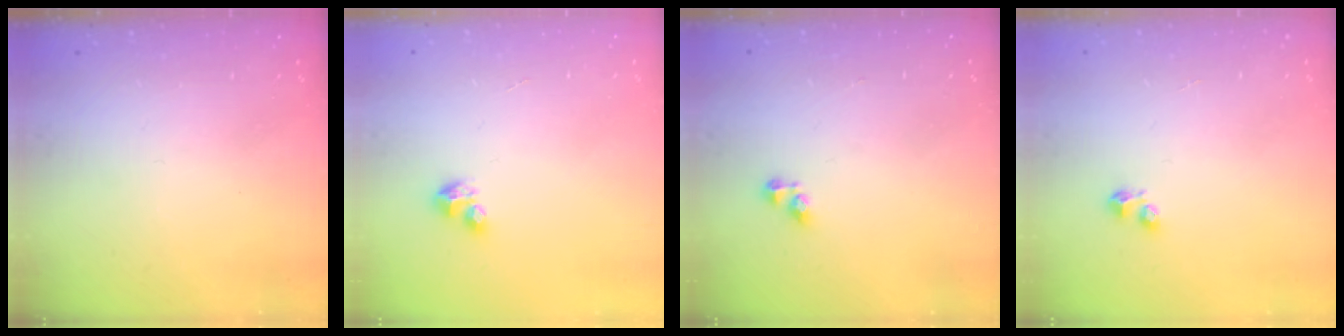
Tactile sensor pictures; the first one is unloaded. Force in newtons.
{"total": 2.8, "press": 2.8, "slide": 0.2}
{"total": 2.8, "press": 2.8, "slide": 0.3}
{"total": 2.9, "press": 2.8, "slide": 0.6}